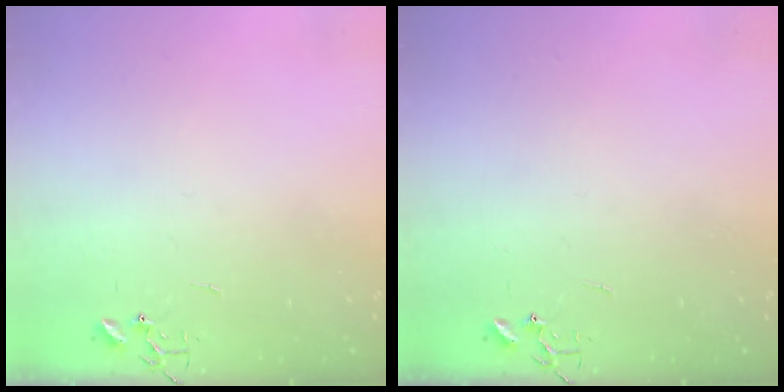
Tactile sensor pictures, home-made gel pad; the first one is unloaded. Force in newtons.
{"total": 0.0}